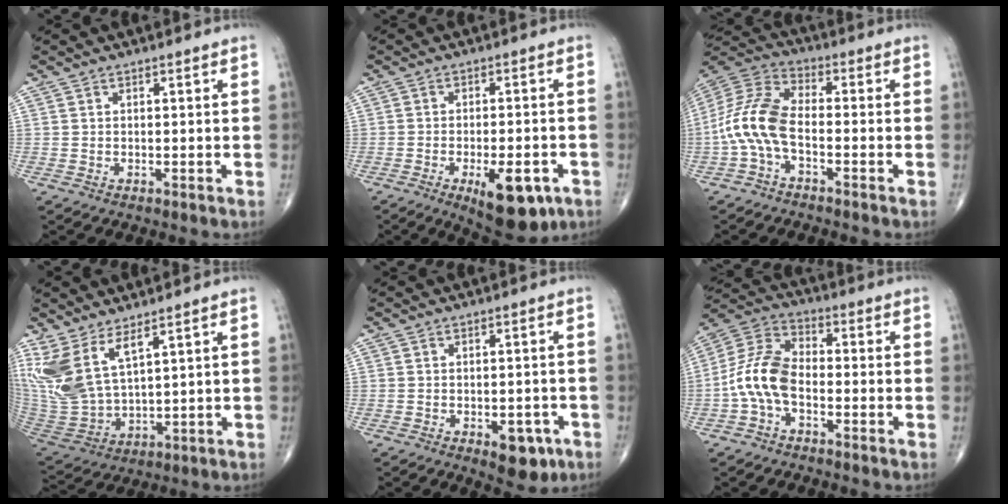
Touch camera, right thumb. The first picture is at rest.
{"total": 11.4, "force": [-5.1, 4.6, 9.1], "torque": [-0.114, 0.007, -0.063]}
{"total": 11.4, "force": [-3.0, 5.4, 9.5], "torque": [-0.208, 0.035, -0.072]}
{"total": 11.9, "force": [6.7, 4.5, 8.8], "torque": [-0.197, -0.039, 0.160]}
{"total": 6.2, "force": [-2.9, 3.2, 4.4], "torque": [-0.034, 0.011, -0.029]}
{"total": 10.3, "force": [-2.7, 5.9, 8.0], "torque": [-0.162, 0.036, -0.066]}